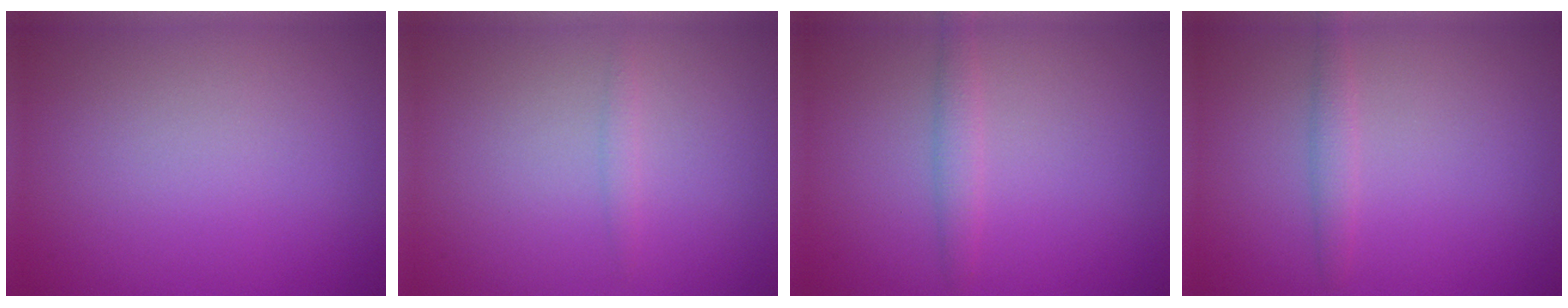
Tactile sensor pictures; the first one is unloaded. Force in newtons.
{"total": 0.7, "press": 0.7, "slide": 0.1}
{"total": 1.4, "press": 1.4, "slide": 0.0}
{"total": 1.3, "press": 1.3, "slide": 0.1}